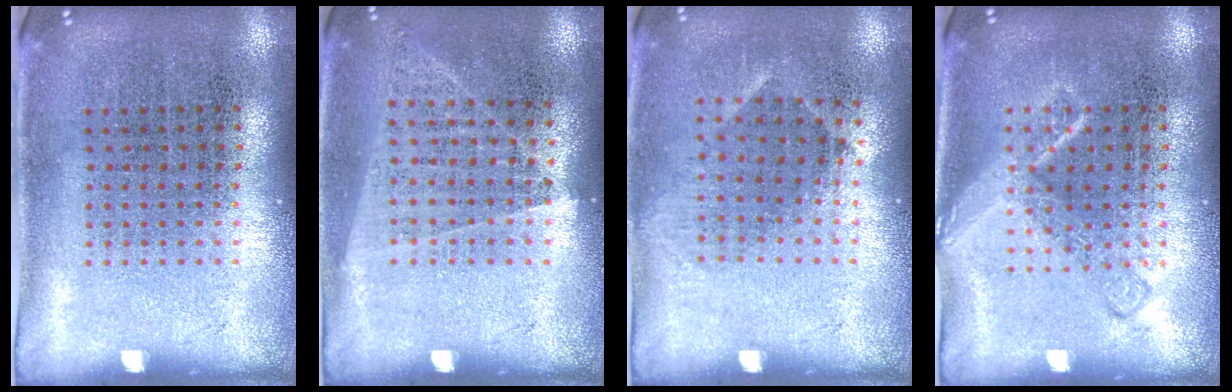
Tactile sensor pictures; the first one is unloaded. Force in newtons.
{"total": 1.0, "press": 0.9, "slide": 0.4}
{"total": 0.9, "press": 0.7, "slide": 0.6}
{"total": 2.2, "press": 2.2, "slide": 0.3}